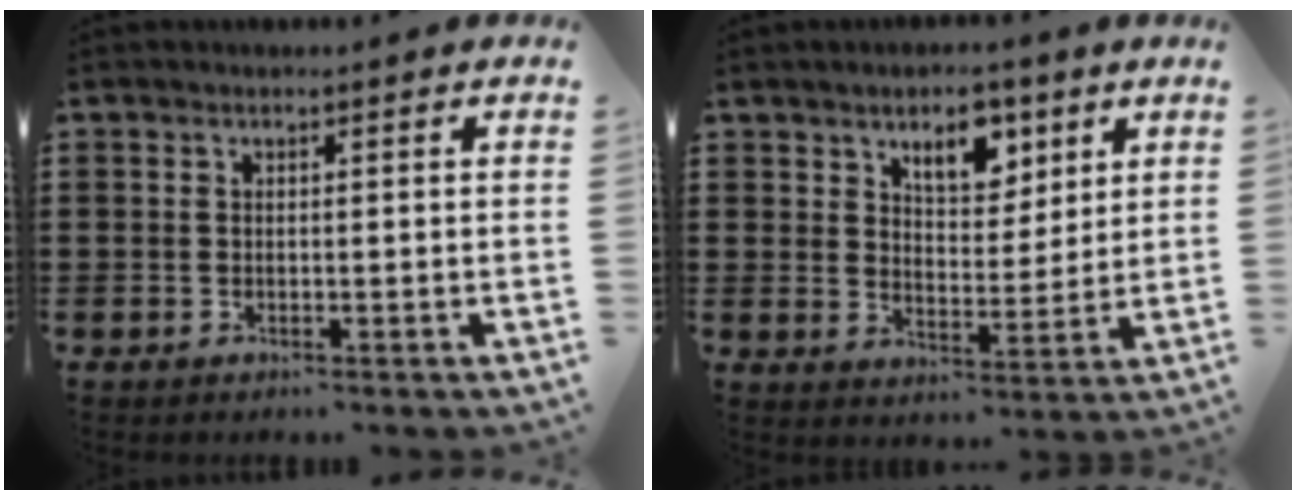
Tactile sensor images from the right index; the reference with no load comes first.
{"total": 6.7, "force": [4.5, 3.7, 3.4], "torque": [-0.052, -0.004, 0.075]}